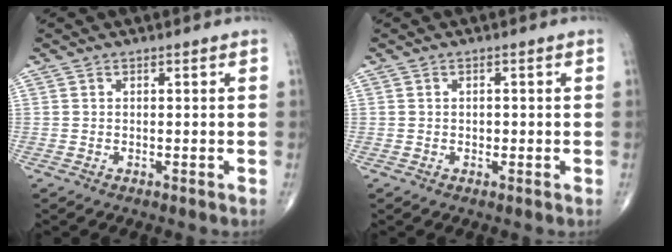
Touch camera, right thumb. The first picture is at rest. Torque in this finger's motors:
{"motor_torque": [-0.15, -0.01, 0.06, 0.09, 0.01]}